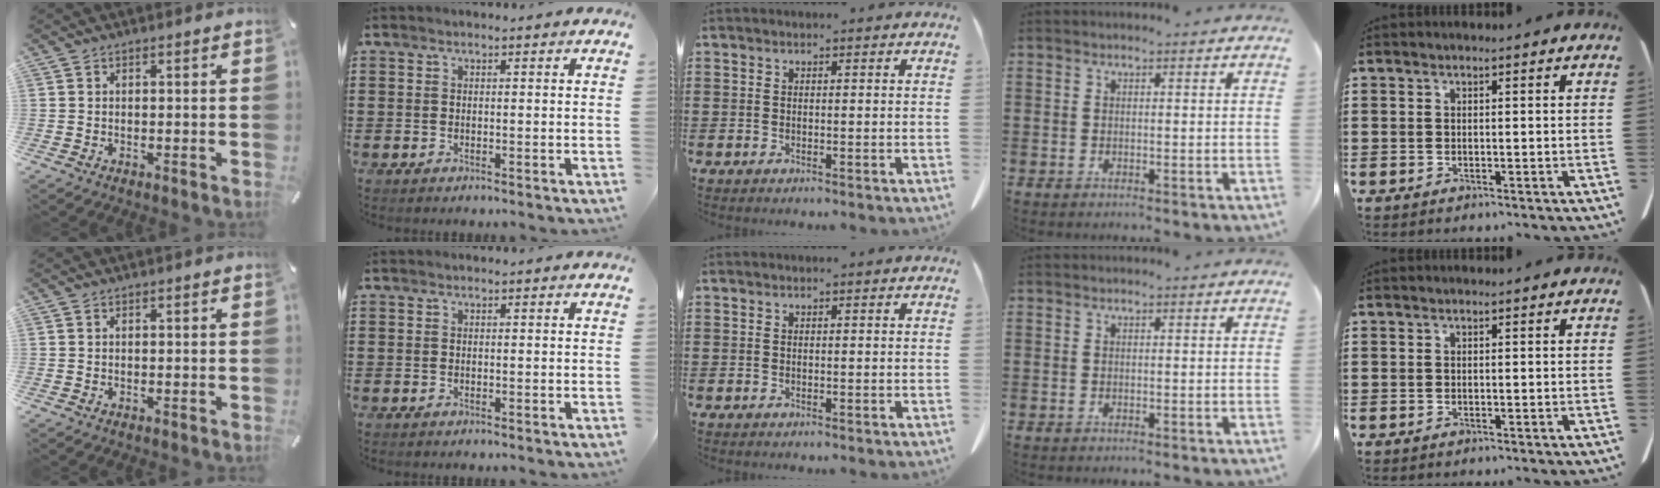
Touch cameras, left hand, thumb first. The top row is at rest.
{}